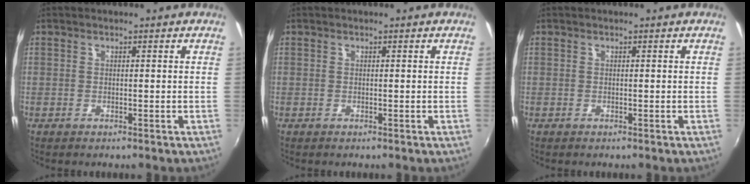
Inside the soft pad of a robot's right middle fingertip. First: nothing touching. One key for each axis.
{"total": 0.0}
{"total": 0.0}